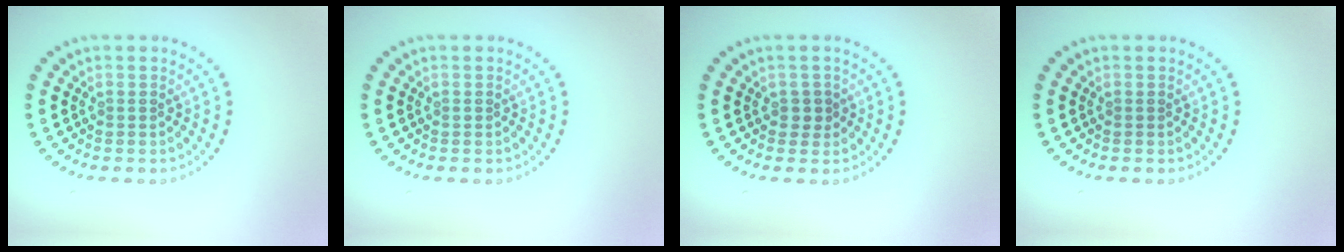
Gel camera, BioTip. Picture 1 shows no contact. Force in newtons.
{"total": 0.0}
{"total": 1.2, "press": 1.2, "slide": 0.4}
{"total": 0.0}